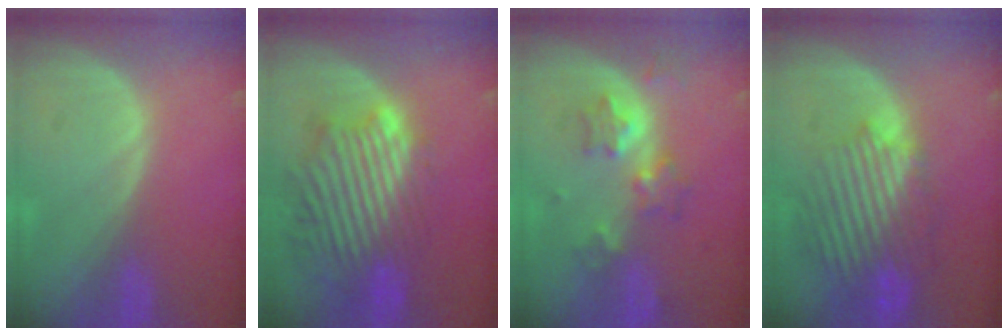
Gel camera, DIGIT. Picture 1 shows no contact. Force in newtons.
{"total": 11.7, "press": 10.7, "slide": 5.0}
{"total": 6.5, "press": 5.6, "slide": 3.1}
{"total": 10.2, "press": 9.3, "slide": 4.1}